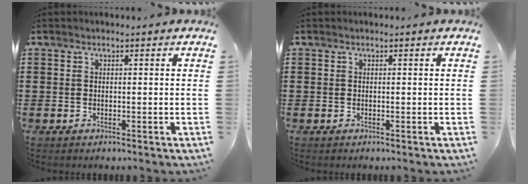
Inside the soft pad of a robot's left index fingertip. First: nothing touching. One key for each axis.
{"total": 0.0}